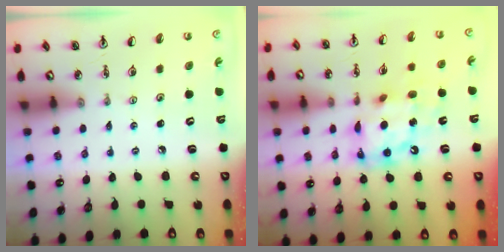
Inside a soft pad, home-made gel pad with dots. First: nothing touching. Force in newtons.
{"total": 14.5, "press": 14.4, "slide": 1.8}